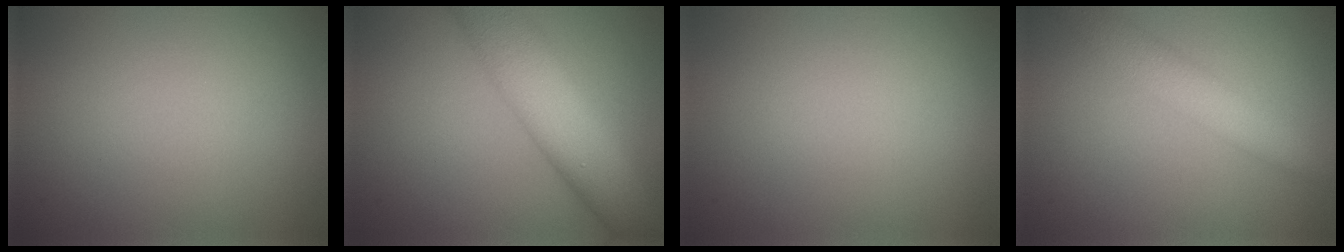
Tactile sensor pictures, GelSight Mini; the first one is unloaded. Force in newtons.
{"total": 8.4, "press": 8.4, "slide": 0.3}
{"total": 0.0}
{"total": 3.5, "press": 3.5, "slide": 0.3}